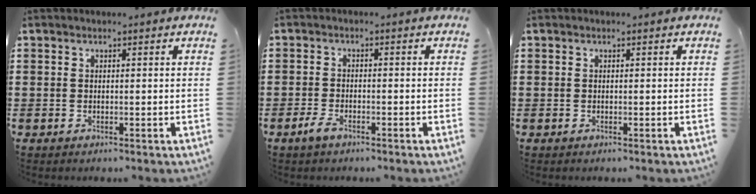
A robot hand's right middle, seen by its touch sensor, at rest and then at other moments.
{"total": 2.8, "force": [-1.8, 1.1, 1.8], "torque": [-0.046, -0.003, -0.038]}
{"total": 0.0}